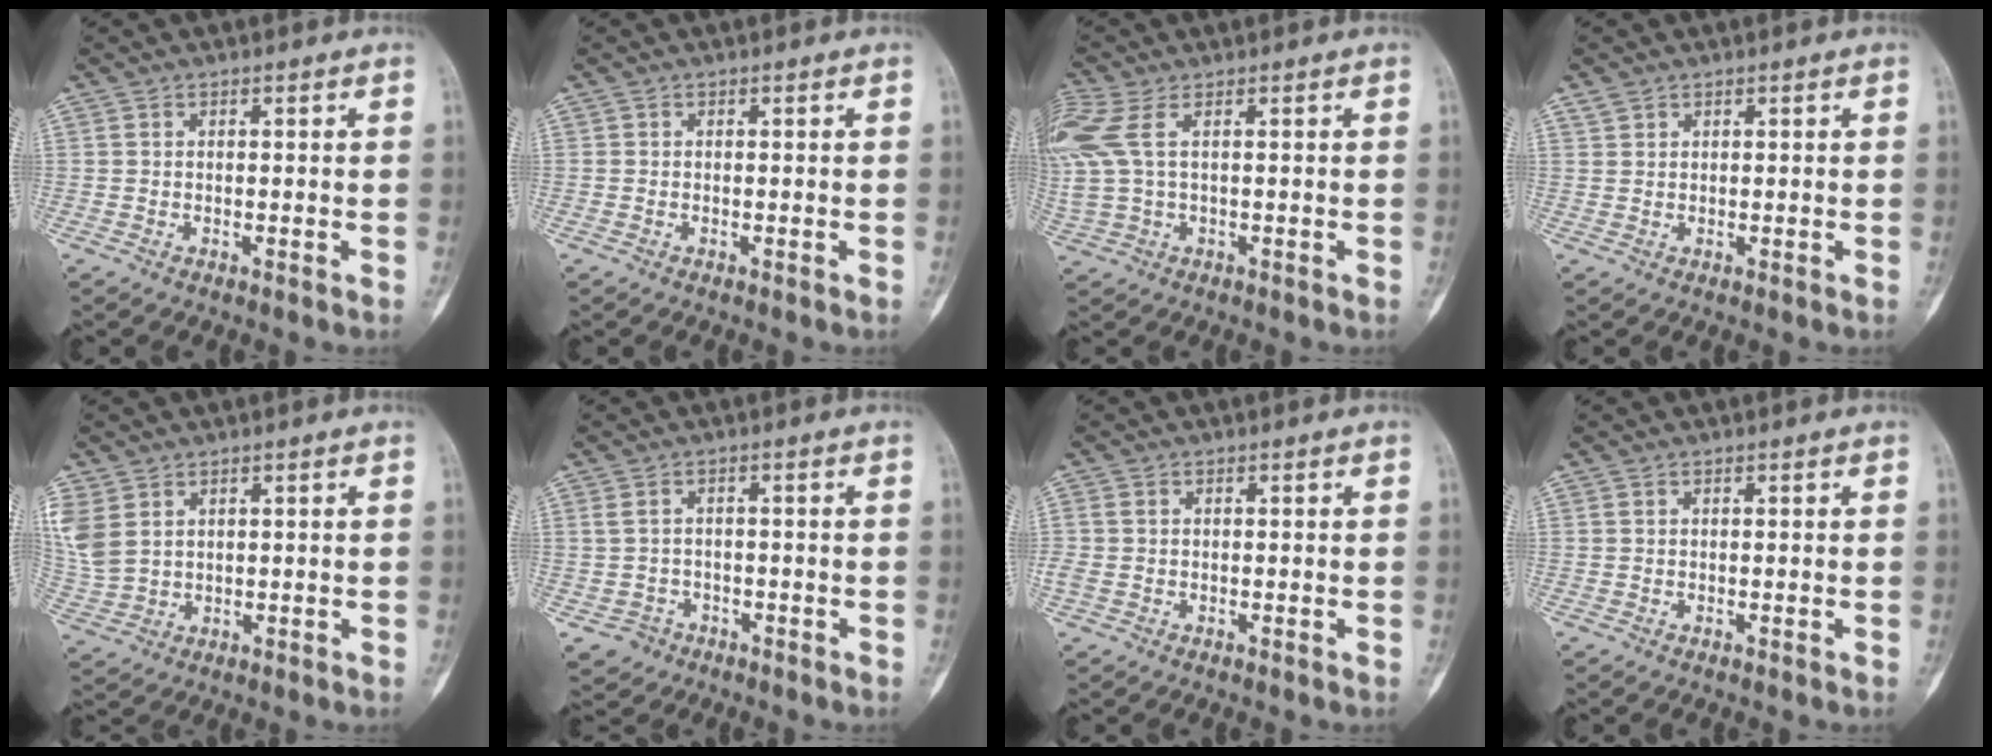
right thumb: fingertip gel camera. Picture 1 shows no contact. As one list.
[{"total": 0.0}, {"total": 7.9, "force": [2.2, 3.4, 6.8], "torque": [-0.211, 0.021, 0.054]}, {"total": 1.3, "force": [1.0, 0.9, 0.3], "torque": [-0.002, 0.003, 0.020]}, {"total": 8.6, "force": [3.2, 6.2, 5.0], "torque": [-0.132, -0.003, 0.082]}, {"total": 3.7, "force": [-1.5, 3.2, 0.9], "torque": [-0.008, 0.012, -0.020]}, {"total": 2.4, "force": [-0.2, 1.7, 1.7], "torque": [-0.067, 0.001, -0.007]}, {"total": 0.0}]